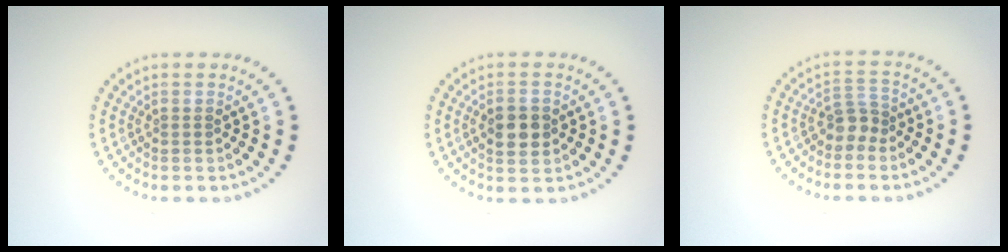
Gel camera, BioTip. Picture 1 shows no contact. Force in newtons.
{"total": 3.1, "press": 3.1, "slide": 0.1}
{"total": 1.9, "press": 1.6, "slide": 1.1}